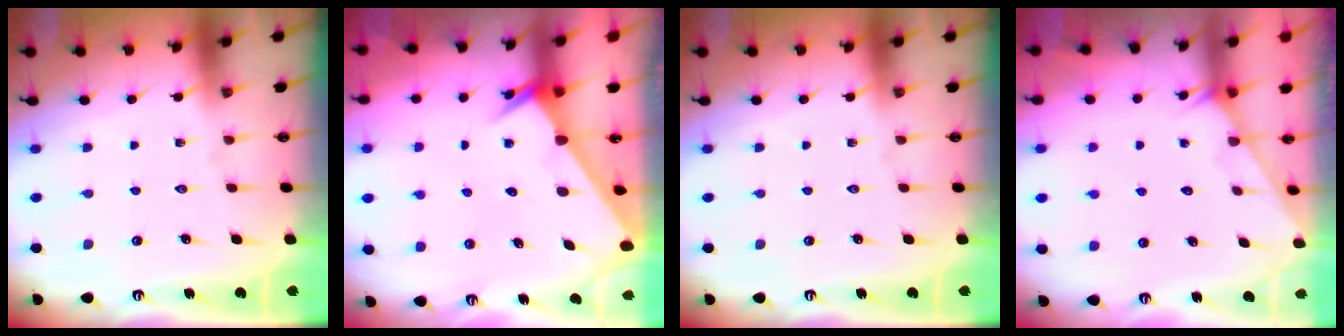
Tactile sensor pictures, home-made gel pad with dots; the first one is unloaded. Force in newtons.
{"total": 2.6, "press": 2.6, "slide": 0.1}
{"total": 0.0}
{"total": 1.3, "press": 1.3, "slide": 0.1}